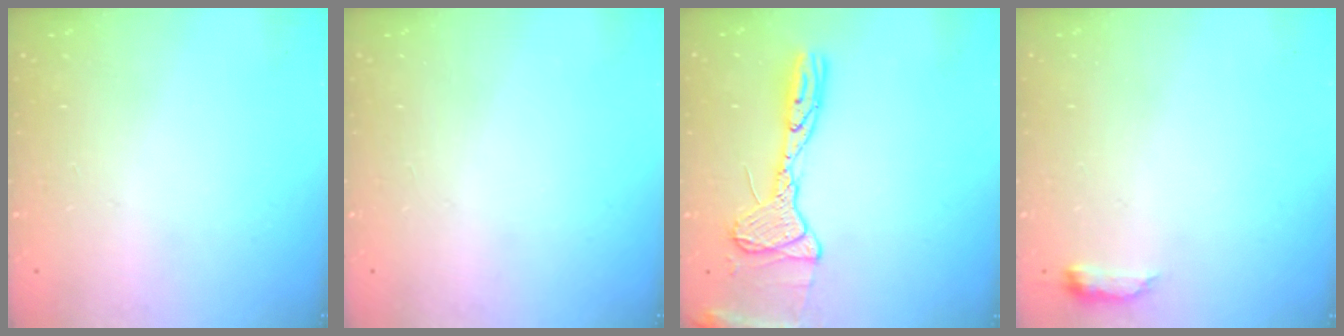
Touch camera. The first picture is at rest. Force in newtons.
{"total": 0.0}
{"total": 14.3, "press": 14.3, "slide": 0.8}
{"total": 3.6, "press": 3.5, "slide": 0.7}